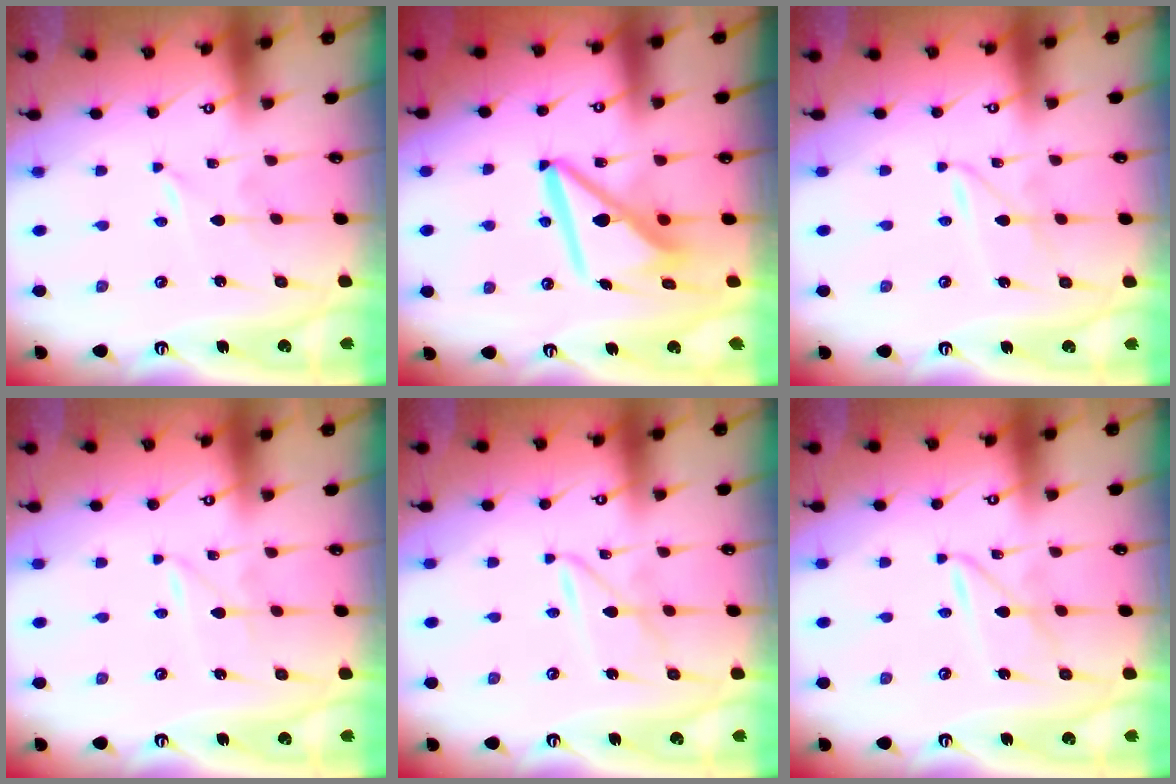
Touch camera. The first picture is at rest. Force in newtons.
{"total": 11.2, "press": 11.2, "slide": 0.9}
{"total": 2.5, "press": 2.5, "slide": 0.3}
{"total": 1.2, "press": 1.2, "slide": 0.1}
{"total": 4.5, "press": 4.5, "slide": 0.4}
{"total": 4.5, "press": 4.5, "slide": 0.4}